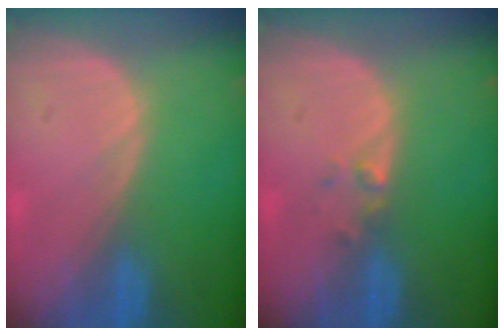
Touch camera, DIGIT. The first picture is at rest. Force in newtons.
{"total": 1.4, "press": 1.2, "slide": 0.7}